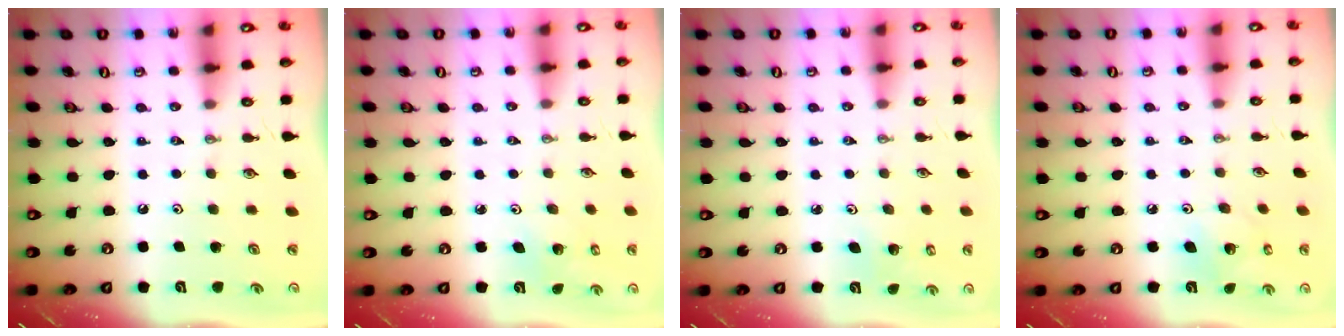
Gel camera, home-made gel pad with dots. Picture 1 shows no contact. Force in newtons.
{"total": 2.3, "press": 2.3, "slide": 0.2}
{"total": 2.7, "press": 2.7, "slide": 0.4}
{"total": 5.3, "press": 5.3, "slide": 0.2}